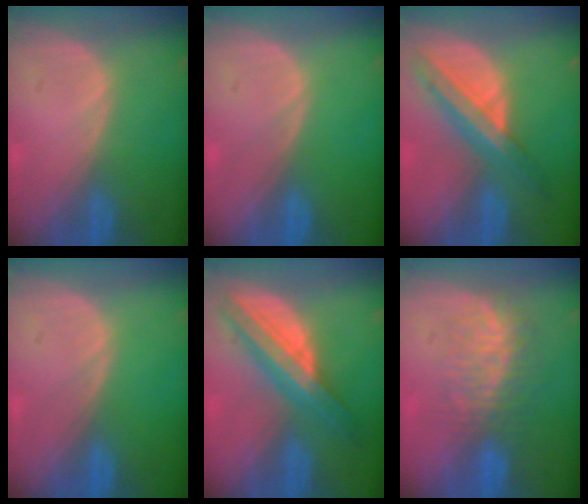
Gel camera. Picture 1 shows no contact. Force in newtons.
{"total": 0.0}
{"total": 8.3, "press": 7.1, "slide": 4.4}
{"total": 0.0}
{"total": 8.6, "press": 8.5, "slide": 0.4}
{"total": 8.0, "press": 7.4, "slide": 3.1}